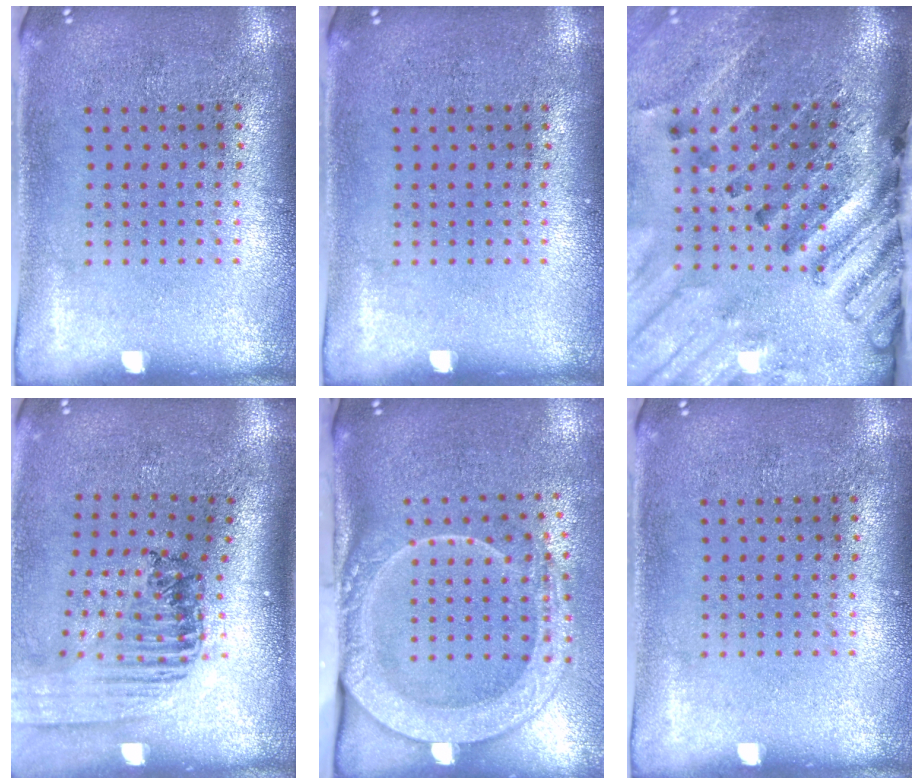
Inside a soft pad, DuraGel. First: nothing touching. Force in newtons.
{"total": 0.0}
{"total": 3.5, "press": 2.9, "slide": 1.9}
{"total": 1.5, "press": 1.4, "slide": 0.4}
{"total": 2.8, "press": 2.1, "slide": 1.8}
{"total": 0.0}